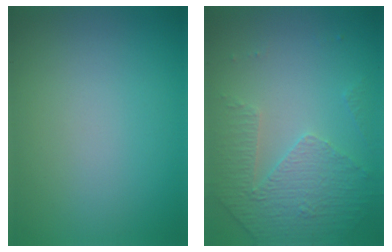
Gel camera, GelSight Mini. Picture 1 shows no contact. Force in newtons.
{"total": 4.8, "press": 3.3, "slide": 3.6}